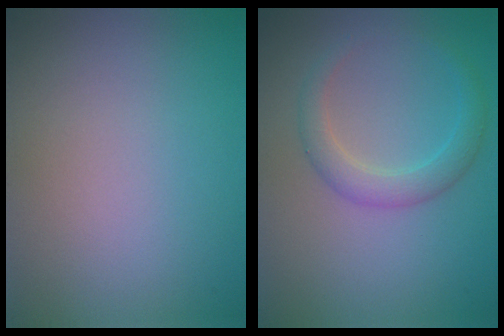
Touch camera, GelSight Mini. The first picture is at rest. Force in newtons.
{"total": 2.5, "press": 2.5, "slide": 0.1}